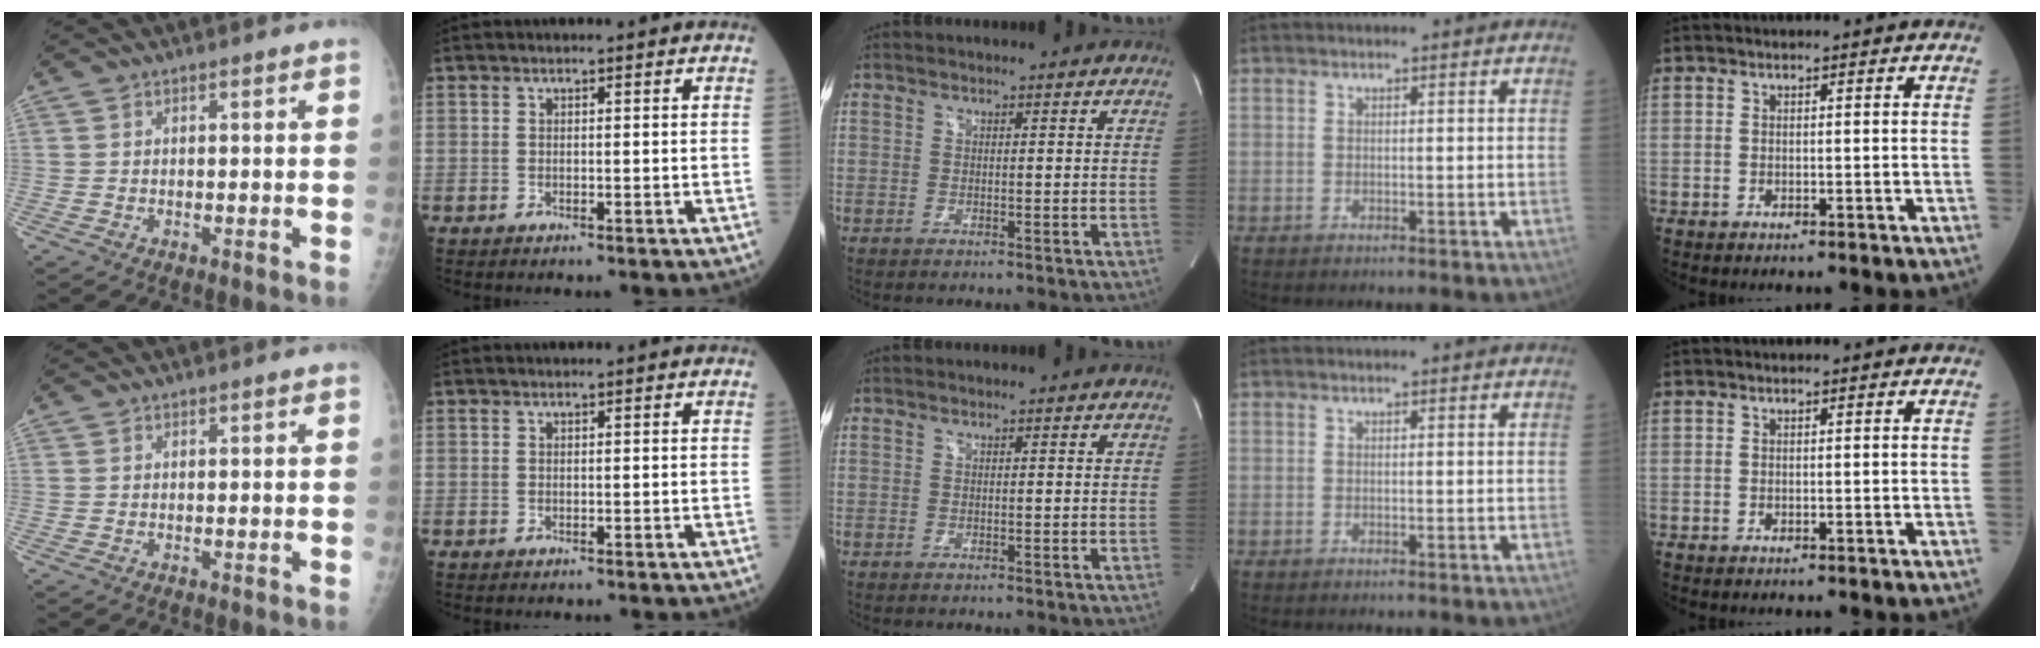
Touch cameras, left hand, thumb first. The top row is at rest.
{}